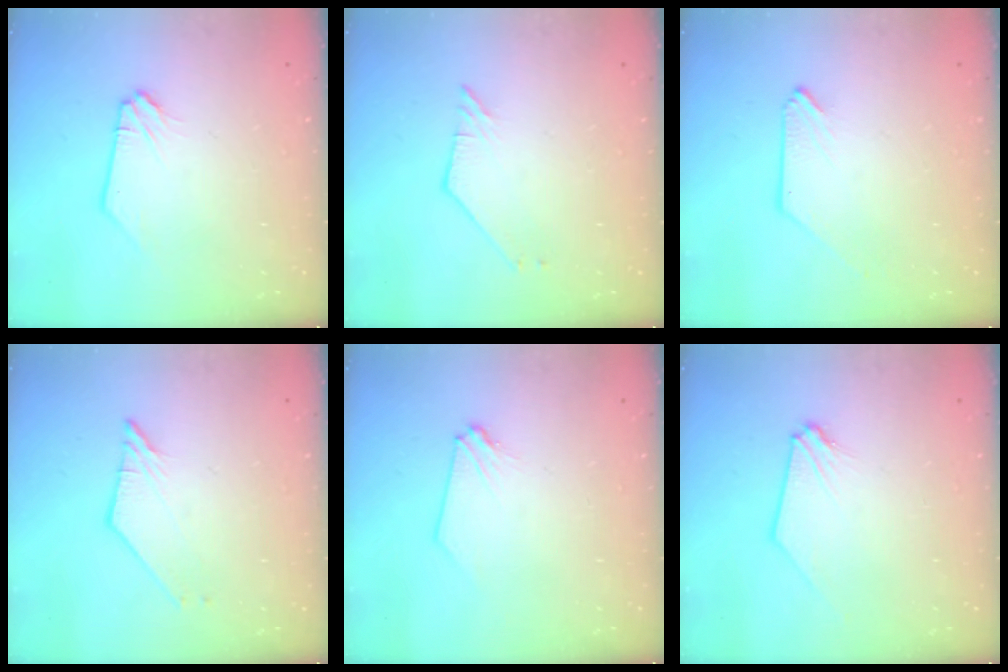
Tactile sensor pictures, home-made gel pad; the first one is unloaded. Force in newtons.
{"total": 2.5, "press": 2.5, "slide": 0.1}
{"total": 0.0}
{"total": 2.7, "press": 2.7, "slide": 0.2}
{"total": 0.0}
{"total": 0.0}